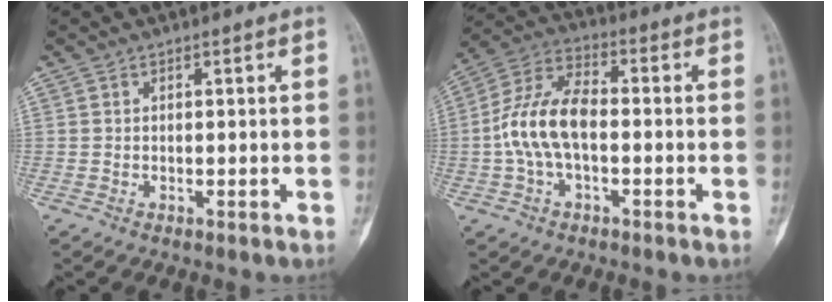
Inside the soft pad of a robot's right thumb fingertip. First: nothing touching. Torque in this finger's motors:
{"motor_torque": [0.20, 0.23, 0.96, -0.90, 0.10]}